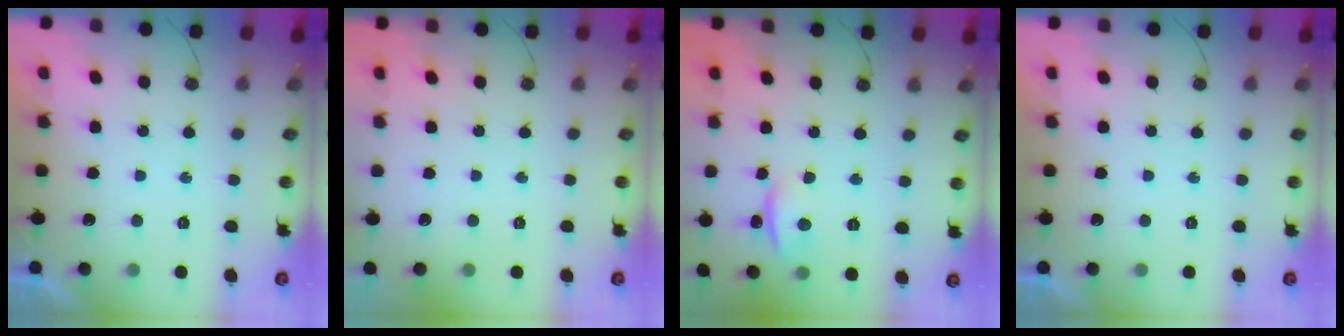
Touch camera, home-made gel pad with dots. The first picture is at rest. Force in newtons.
{"total": 0.0}
{"total": 2.0, "press": 1.5, "slide": 1.3}
{"total": 0.0}